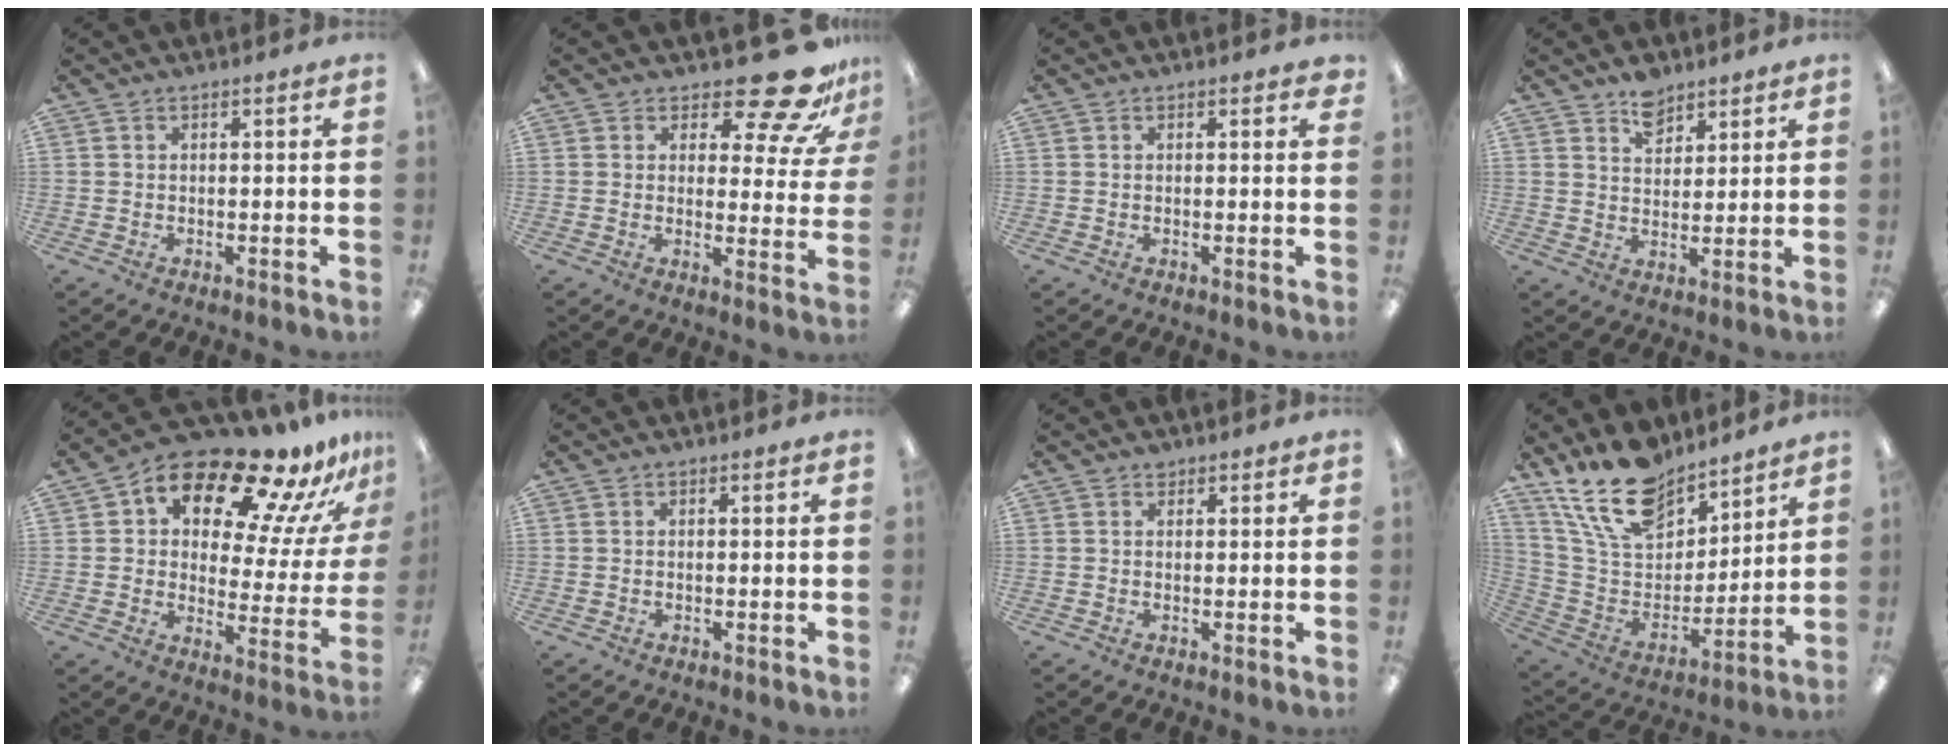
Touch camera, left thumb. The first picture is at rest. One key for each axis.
{"total": 15.8, "fx": 11.1, "fy": 5.7, "fz": 9.6, "tx": -0.136, "ty": -0.077, "tz": 0.187}
{"total": 0.6, "fx": 0.4, "fy": 0.2, "fz": 0.3, "tx": 0.000, "ty": -0.001, "tz": 0.006}
{"total": 6.3, "fx": 4.9, "fy": 3.6, "fz": 1.7, "tx": -0.018, "ty": -0.022, "tz": 0.086}
{"total": 16.7, "fx": 12.5, "fy": 6.8, "fz": 8.9, "tx": -0.155, "ty": -0.097, "tz": 0.207}
{"total": 0.0}
{"total": 1.1, "fx": 0.8, "fy": 0.8, "fz": 0.2, "tx": 0.004, "ty": -0.001, "tz": 0.014}
{"total": 19.0, "fx": 14.8, "fy": 9.0, "fz": 7.9, "tx": -0.170, "ty": -0.085, "tz": 0.275}